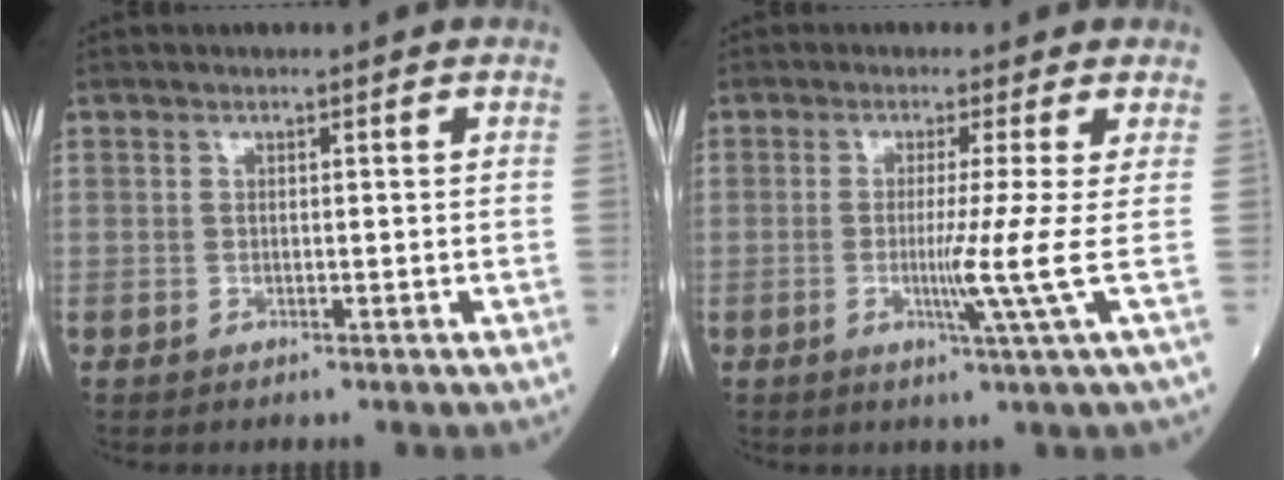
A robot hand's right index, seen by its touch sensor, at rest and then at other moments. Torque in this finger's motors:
{"motor_torque": [0.18, 0.07, 0.35, 0.11]}